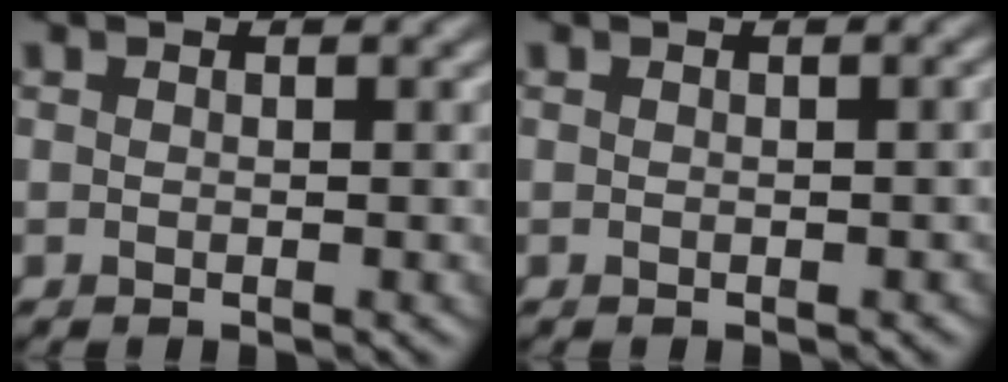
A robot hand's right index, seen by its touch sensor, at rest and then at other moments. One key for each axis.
{"total": 0.7, "fx": -0.1, "fy": 0.2, "fz": 0.7, "tx": -0.007, "ty": 0.003, "tz": 0.001}